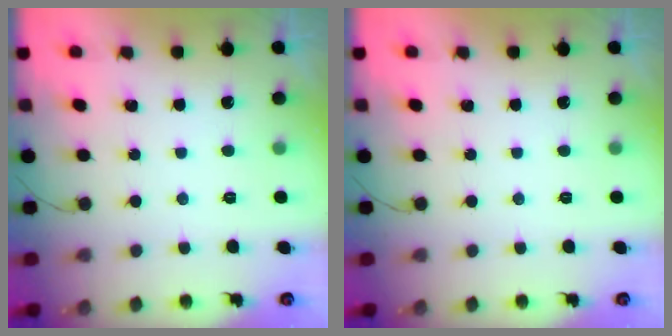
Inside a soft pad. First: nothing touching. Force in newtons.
{"total": 0.0}